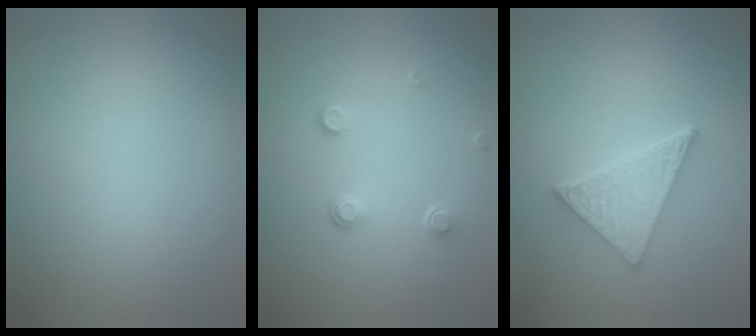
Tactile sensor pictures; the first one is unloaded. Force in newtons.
{"total": 1.4, "press": 0.8, "slide": 1.2}
{"total": 4.6, "press": 3.7, "slide": 2.8}